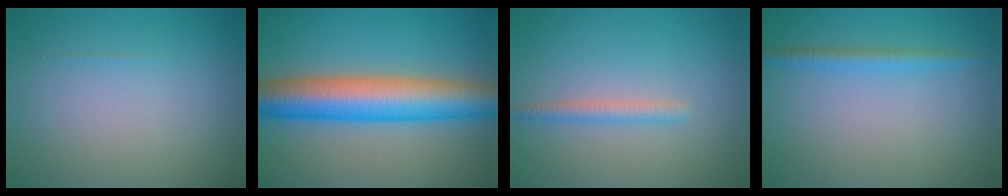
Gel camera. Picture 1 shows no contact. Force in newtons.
{"total": 9.8, "press": 9.8, "slide": 0.1}
{"total": 1.6, "press": 1.6, "slide": 0.1}
{"total": 1.6, "press": 1.6, "slide": 0.0}